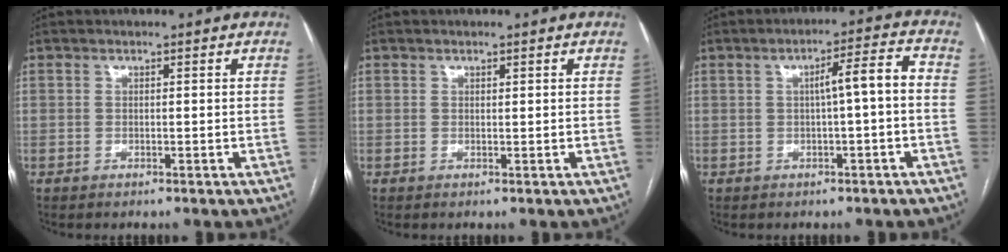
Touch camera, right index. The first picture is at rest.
{"total": 0.0}
{"total": 5.2, "force": [-0.1, 0.3, 5.2], "torque": [-0.076, 0.018, -0.001]}